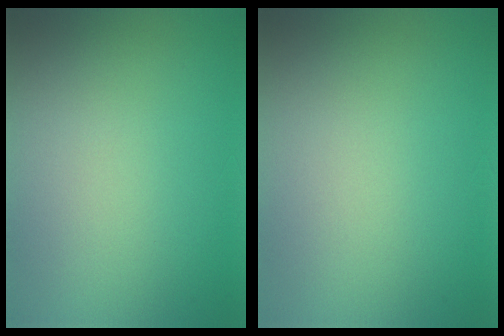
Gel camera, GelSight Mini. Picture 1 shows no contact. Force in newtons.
{"total": 0.0}